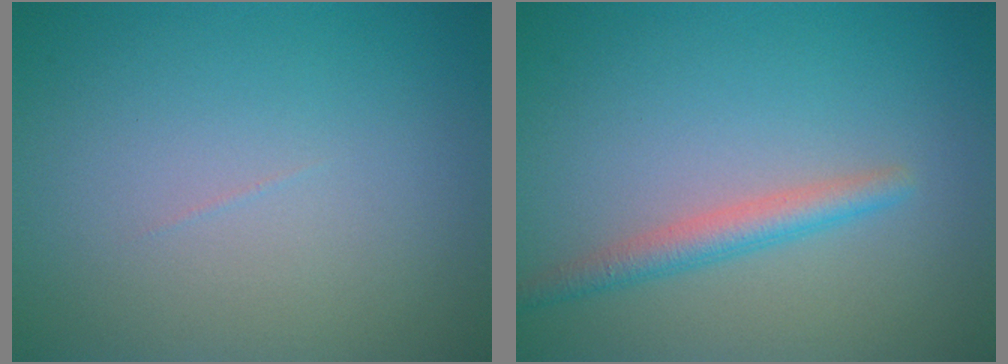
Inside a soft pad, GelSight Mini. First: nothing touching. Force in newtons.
{"total": 2.4, "press": 2.4, "slide": 0.1}